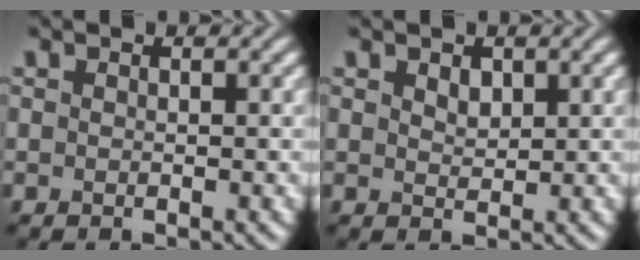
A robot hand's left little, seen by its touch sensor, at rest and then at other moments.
{"total": 1.4, "force": [0.8, 0.8, 0.8], "torque": [-0.013, 0.000, 0.017]}